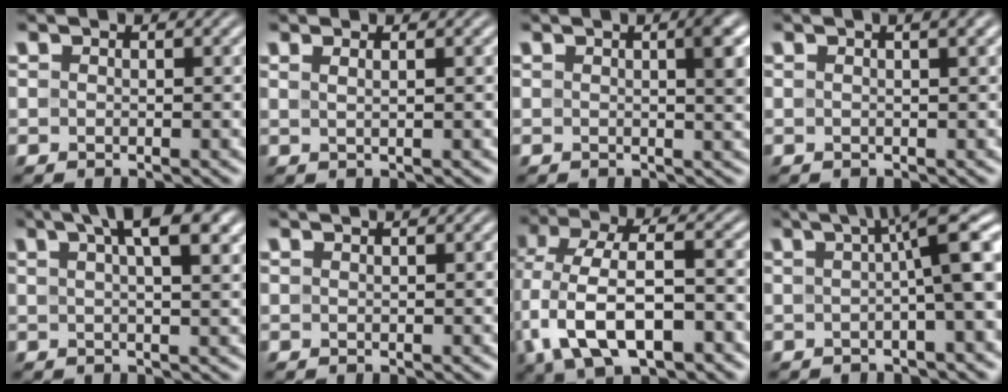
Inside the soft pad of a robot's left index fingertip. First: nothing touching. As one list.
[{"total": 1.9, "force": [1.1, 0.8, 1.4], "torque": [-0.006, 0.000, -0.004]}, {"total": 2.8, "force": [0.6, 0.4, 2.7], "torque": [-0.031, 0.004, 0.004]}, {"total": 2.6, "force": [1.0, 0.9, 2.2], "torque": [-0.018, 0.010, -0.004]}, {"total": 6.6, "force": [3.5, 1.9, 5.3], "torque": [-0.050, 0.025, 0.035]}, {"total": 0.9, "force": [0.6, 0.1, 0.7], "torque": [-0.011, 0.001, 0.003]}, {"total": 10.5, "force": [-3.3, 5.5, 8.4], "torque": [-0.172, 0.007, -0.066]}, {"total": 7.5, "force": [0.9, 1.6, 7.3], "torque": [-0.080, 0.024, 0.003]}]